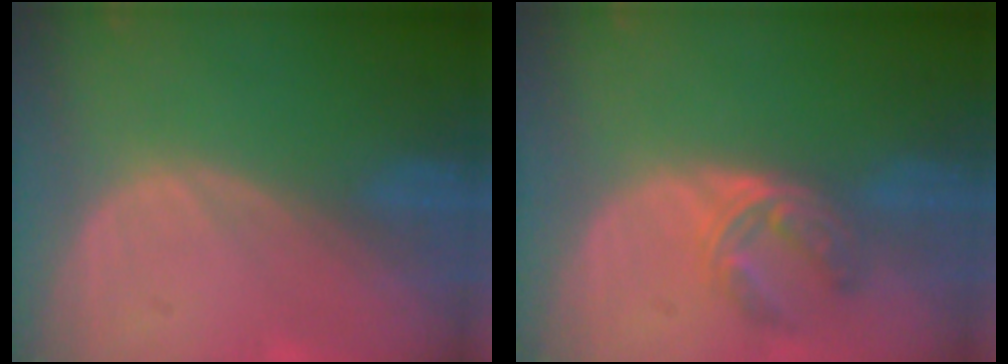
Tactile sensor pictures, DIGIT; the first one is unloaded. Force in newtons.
{"total": 5.6, "press": 4.7, "slide": 3.0}